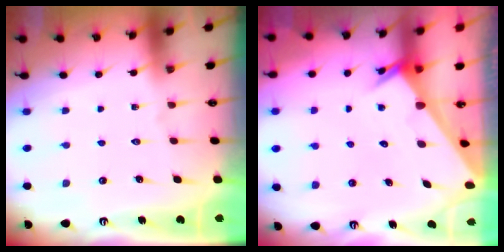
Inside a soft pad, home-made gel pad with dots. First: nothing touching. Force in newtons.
{"total": 2.0, "press": 2.0, "slide": 0.1}